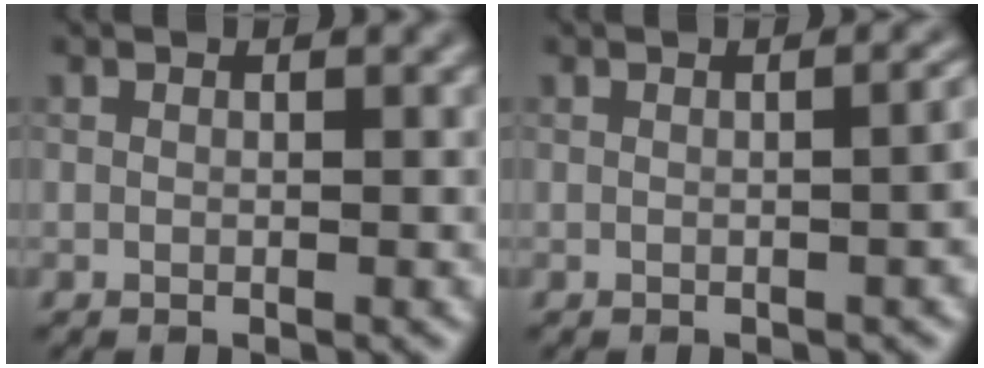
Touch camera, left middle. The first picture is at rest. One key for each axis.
{"total": 2.8, "fx": -0.3, "fy": 1.2, "fz": 2.5, "tx": -0.015, "ty": 0.007, "tz": 0.000}